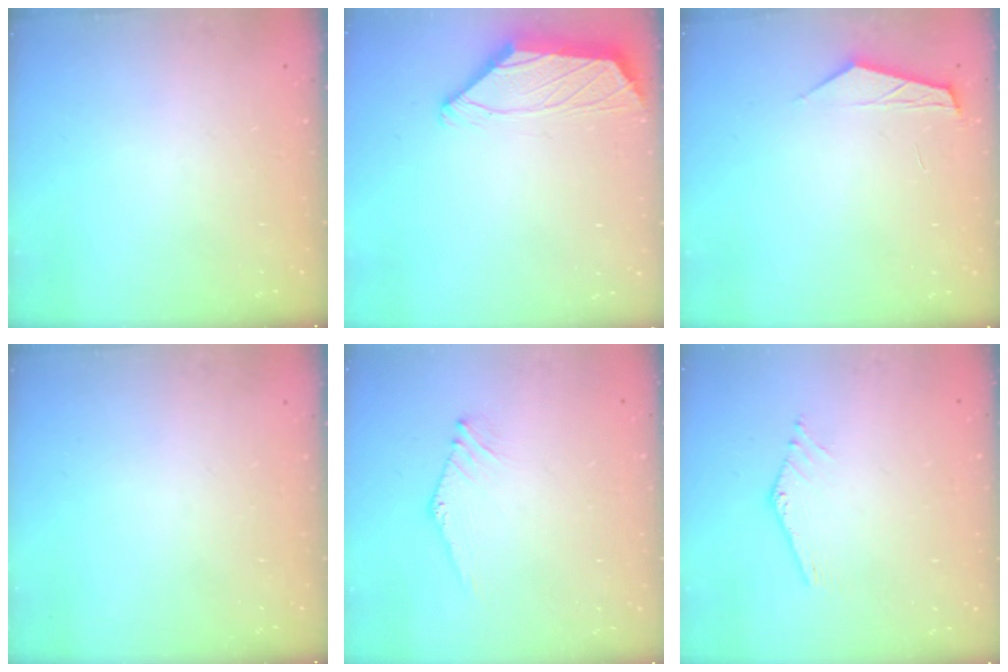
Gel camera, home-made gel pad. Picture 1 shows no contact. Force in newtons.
{"total": 1.7, "press": 1.5, "slide": 0.7}
{"total": 2.7, "press": 2.7, "slide": 0.4}
{"total": 0.0}
{"total": 0.0}
{"total": 1.6, "press": 1.6, "slide": 0.0}